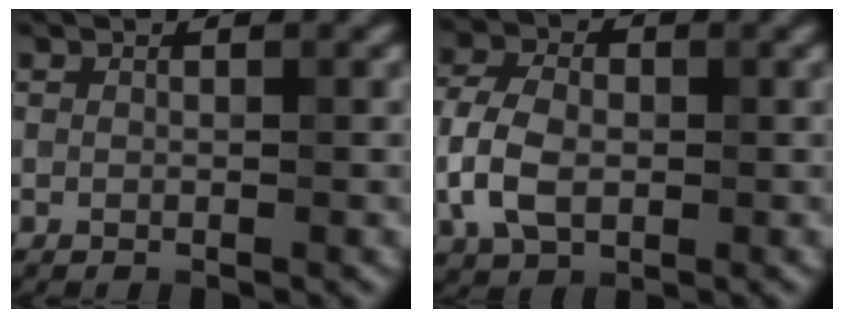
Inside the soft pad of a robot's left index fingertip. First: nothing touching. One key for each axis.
{"total": 5.2, "fx": -0.8, "fy": 3.5, "fz": 3.8, "tx": -0.089, "ty": 0.007, "tz": -0.019}